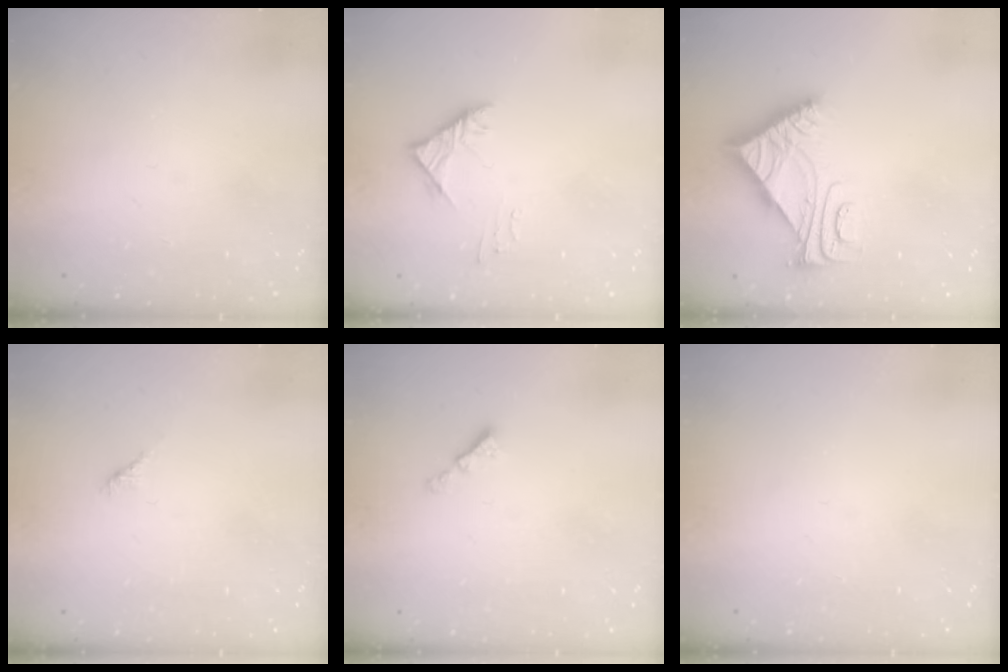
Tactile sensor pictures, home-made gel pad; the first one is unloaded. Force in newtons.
{"total": 3.3, "press": 3.2, "slide": 0.8}
{"total": 7.0, "press": 7.0, "slide": 0.2}
{"total": 1.7, "press": 1.6, "slide": 0.5}
{"total": 2.1, "press": 2.1, "slide": 0.4}
{"total": 0.0}